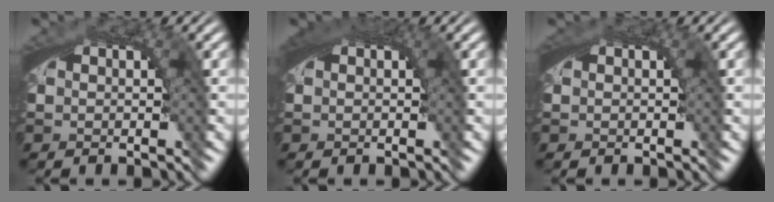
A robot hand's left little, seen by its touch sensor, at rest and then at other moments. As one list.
[{"total": 1.9, "force": [0.8, 0.3, 1.7], "torque": [-0.022, 0.006, 0.012]}, {"total": 0.5, "force": [0.2, 0.1, 0.5], "torque": [-0.008, 0.002, 0.004]}]